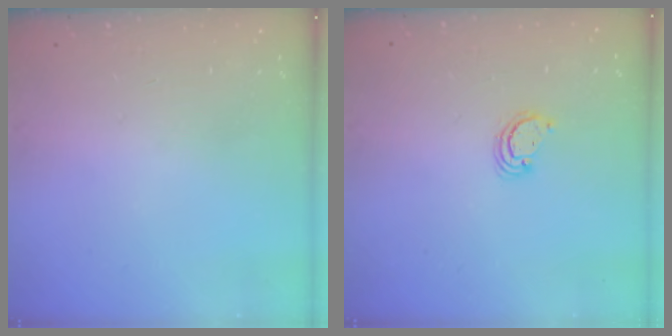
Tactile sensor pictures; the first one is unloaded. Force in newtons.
{"total": 2.6, "press": 2.6, "slide": 0.3}